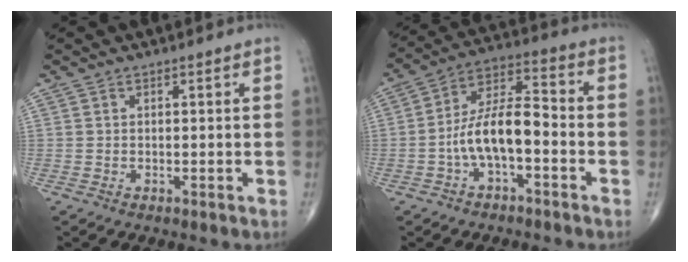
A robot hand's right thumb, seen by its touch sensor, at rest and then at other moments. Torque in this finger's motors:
{"motor_torque": [1.68, 1.49, 1.30, -0.51, 0.12]}